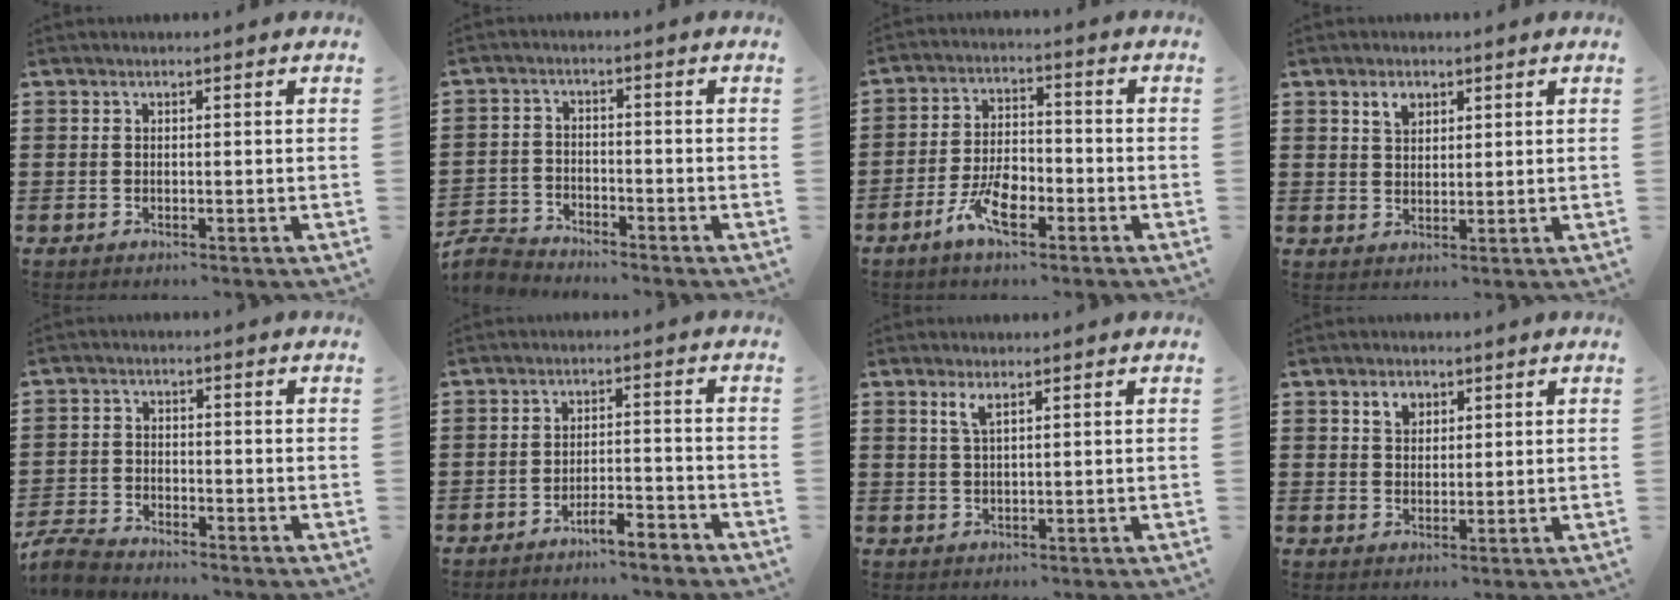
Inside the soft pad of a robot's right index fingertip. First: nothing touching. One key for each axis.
{"total": 3.6, "fx": -3.6, "fy": 0.7, "fz": 0.2, "tx": -0.024, "ty": -0.003, "tz": -0.079}
{"total": 6.8, "fx": -3.8, "fy": 2.9, "fz": 4.8, "tx": -0.103, "ty": 0.005, "tz": -0.073}
{"total": 2.6, "fx": 1.6, "fy": 1.7, "fz": 1.2, "tx": -0.022, "ty": 0.002, "tz": 0.029}
{"total": 3.9, "fx": -3.8, "fy": 0.6, "fz": 0.8, "tx": -0.039, "ty": -0.007, "tz": -0.082}
{"total": 3.8, "fx": -3.5, "fy": 0.1, "fz": 1.4, "tx": -0.029, "ty": 0.001, "tz": -0.070}
{"total": 2.5, "fx": 1.4, "fy": 0.6, "fz": 2.0, "tx": -0.042, "ty": 0.005, "tz": 0.024}
{"total": 2.7, "fx": 1.6, "fy": 1.9, "fz": 1.1, "tx": -0.022, "ty": 0.003, "tz": 0.028}